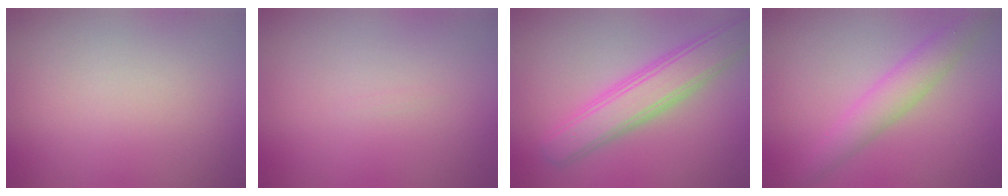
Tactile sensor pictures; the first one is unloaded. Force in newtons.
{"total": 0.0}
{"total": 5.6, "press": 5.6, "slide": 0.1}
{"total": 3.4, "press": 3.4, "slide": 0.1}